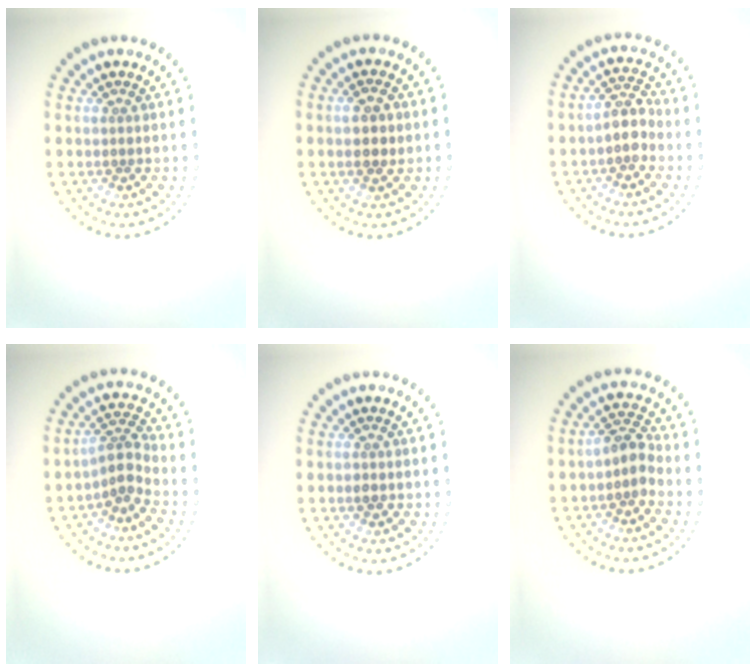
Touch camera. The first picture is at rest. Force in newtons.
{"total": 2.5, "press": 2.5, "slide": 0.2}
{"total": 2.4, "press": 2.0, "slide": 1.3}
{"total": 2.5, "press": 1.8, "slide": 1.7}
{"total": 0.7, "press": 0.7, "slide": 0.2}
{"total": 2.5, "press": 2.2, "slide": 1.2}